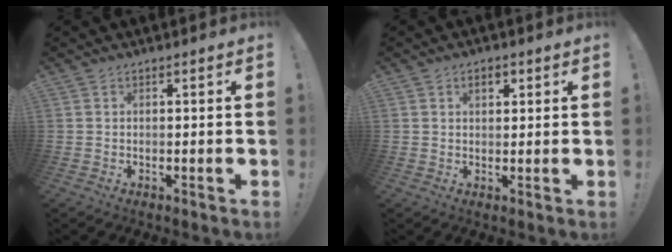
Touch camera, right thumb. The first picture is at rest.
{"total": 3.0, "force": [1.4, 1.8, 2.0], "torque": [-0.023, -0.002, 0.019]}